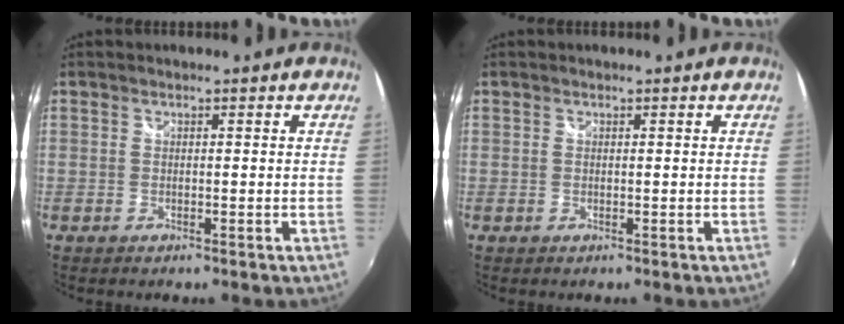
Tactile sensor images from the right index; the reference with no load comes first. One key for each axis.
{"total": 0.0}